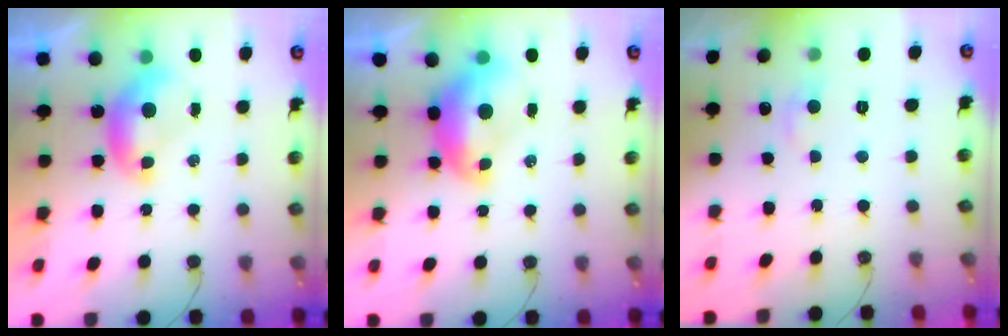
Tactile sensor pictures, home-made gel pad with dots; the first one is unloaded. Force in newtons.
{"total": 2.8, "press": 2.7, "slide": 0.7}
{"total": 0.9, "press": 0.5, "slide": 0.8}